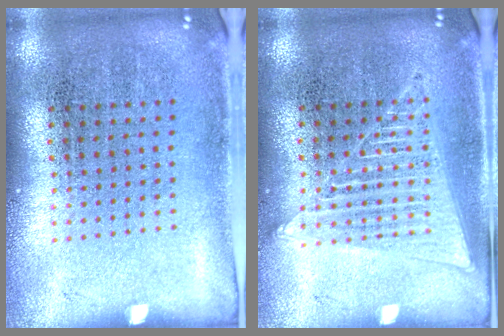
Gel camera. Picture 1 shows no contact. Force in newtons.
{"total": 1.3, "press": 1.3, "slide": 0.1}